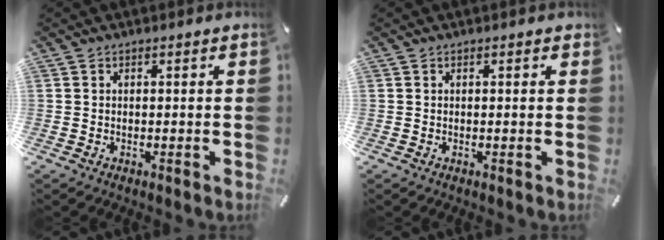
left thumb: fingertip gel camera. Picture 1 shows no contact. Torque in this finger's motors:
{"motor_torque": [0.41, 0.33, 0.22, -0.28, 0.00]}